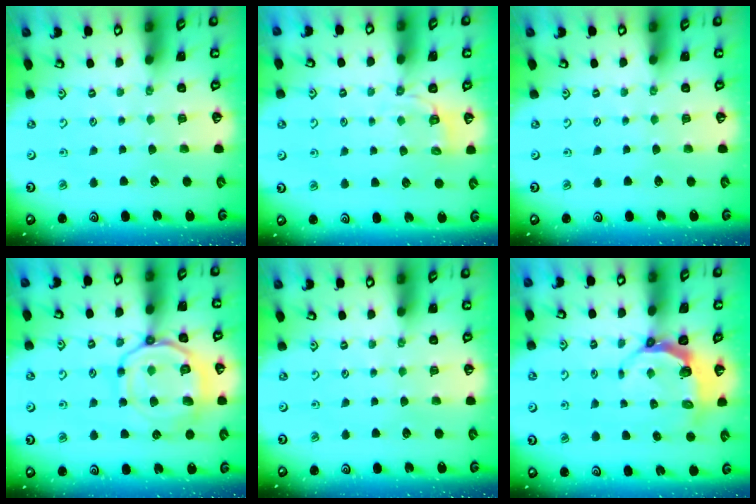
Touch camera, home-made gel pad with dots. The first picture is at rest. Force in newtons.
{"total": 2.7, "press": 1.4, "slide": 2.3}
{"total": 0.0}
{"total": 15.8, "press": 15.7, "slide": 1.7}
{"total": 0.0}
{"total": 5.9, "press": 5.2, "slide": 2.9}